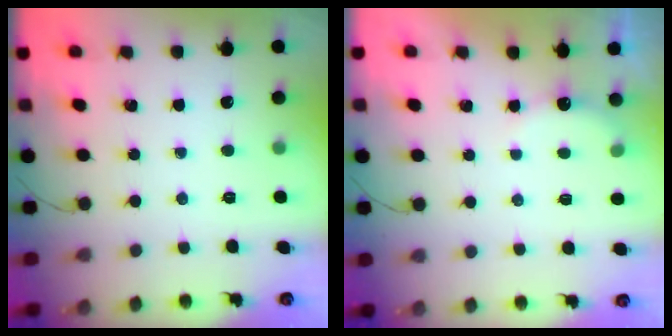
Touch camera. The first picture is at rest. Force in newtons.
{"total": 4.6, "press": 4.5, "slide": 1.0}